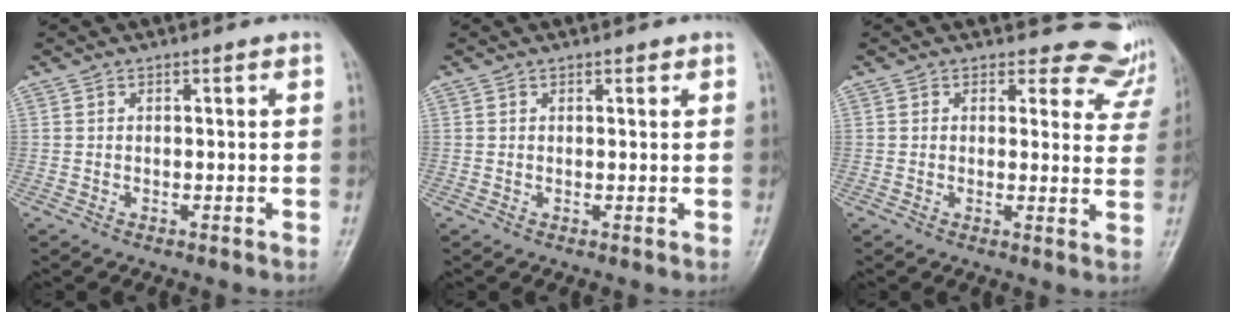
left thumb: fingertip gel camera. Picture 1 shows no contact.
{"total": 1.0, "force": [0.6, 0.4, 0.6], "torque": [-0.006, -0.001, 0.006]}
{"total": 9.3, "force": [8.5, 3.8, -0.4], "torque": [0.059, -0.066, 0.061]}